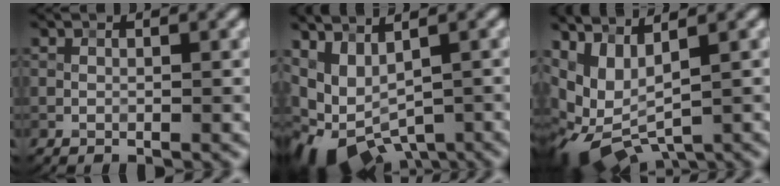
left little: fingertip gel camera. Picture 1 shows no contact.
{"total": 8.0, "force": [-2.3, 4.5, 6.2], "torque": [-0.116, -0.024, -0.023]}
{"total": 7.9, "force": [-0.6, 4.3, 6.6], "torque": [-0.148, -0.017, 0.002]}